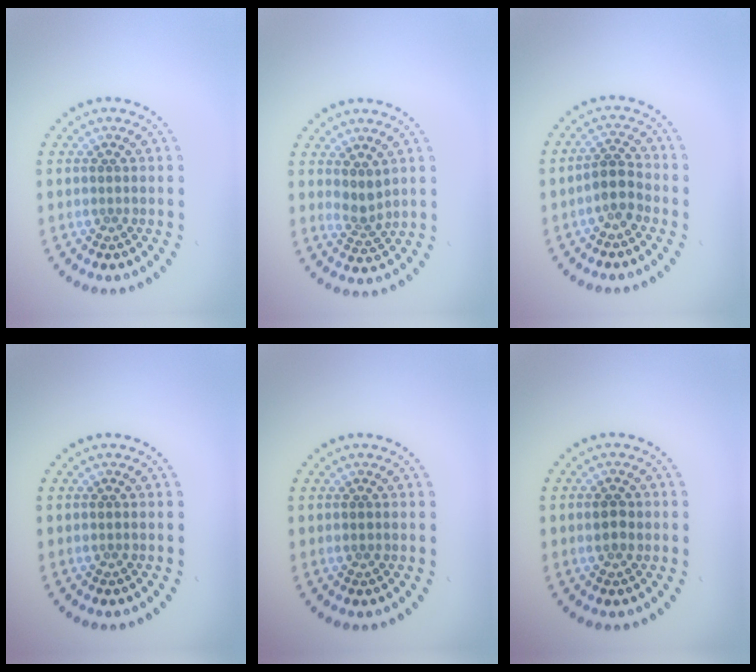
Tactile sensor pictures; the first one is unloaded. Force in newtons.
{"total": 2.1, "press": 1.6, "slide": 1.4}
{"total": 2.5, "press": 2.1, "slide": 1.4}
{"total": 0.0}
{"total": 0.5, "press": 0.5, "slide": 0.1}
{"total": 1.6, "press": 1.6, "slide": 0.1}